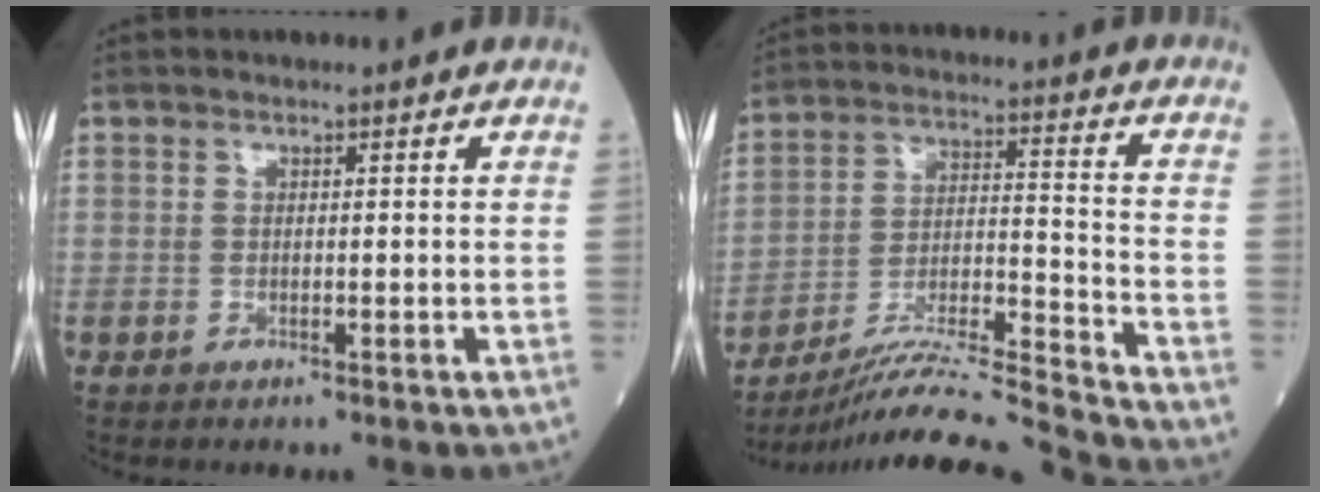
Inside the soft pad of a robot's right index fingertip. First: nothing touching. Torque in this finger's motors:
{"motor_torque": [-0.74, -0.80, 0.29, 0.05]}